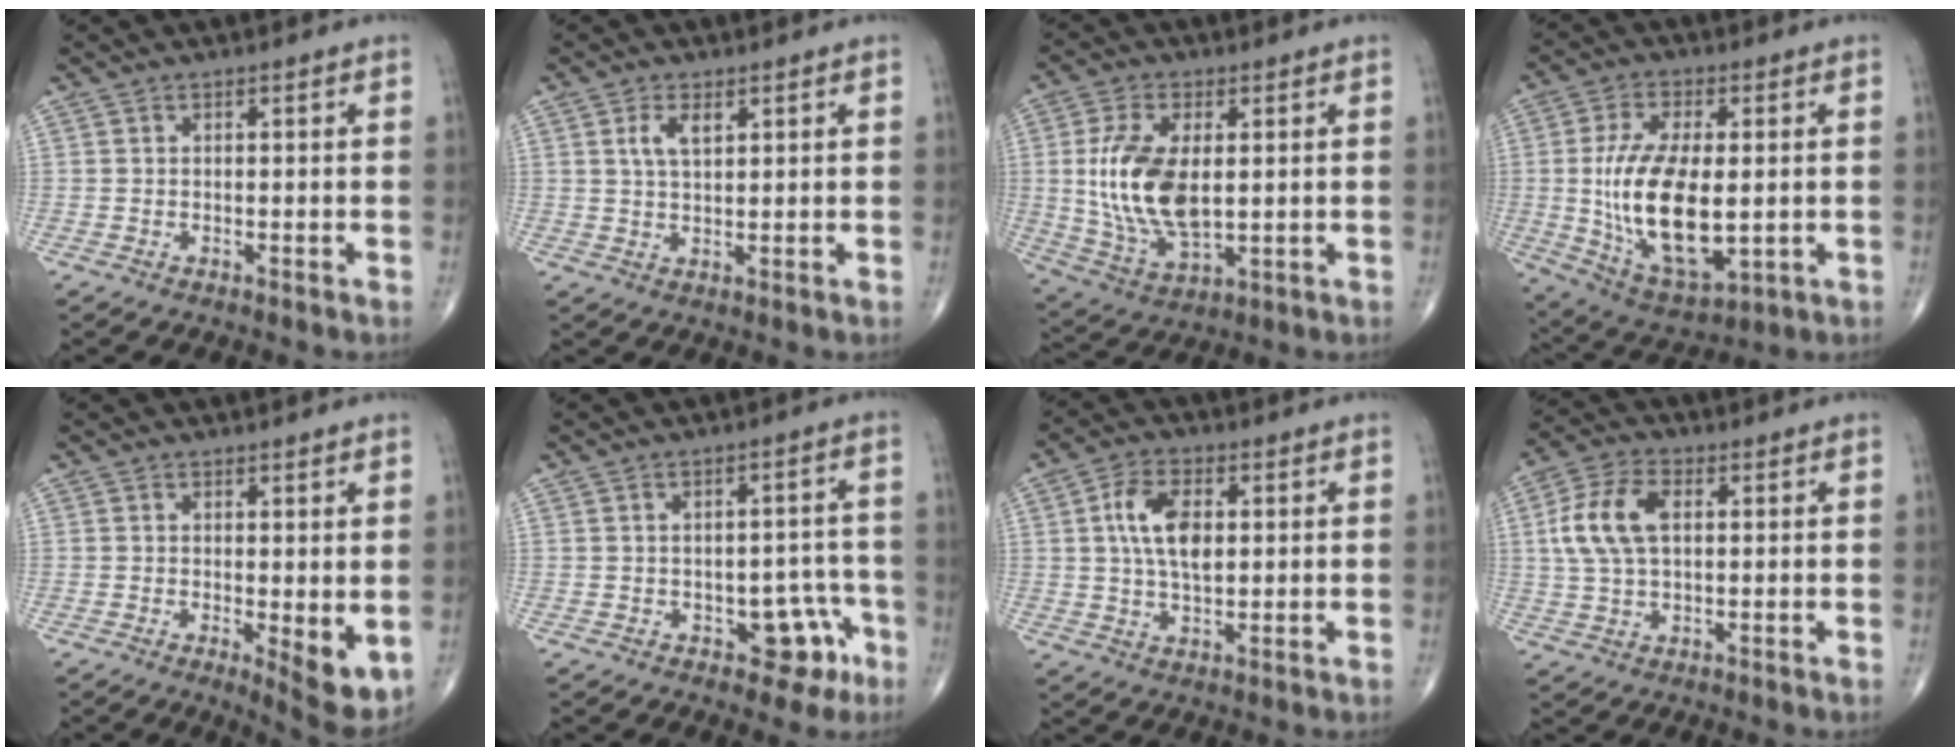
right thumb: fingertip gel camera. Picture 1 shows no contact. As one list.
[{"total": 4.0, "force": [1.7, 1.9, 3.1], "torque": [-0.057, -0.003, 0.034]}, {"total": 15.1, "force": [1.3, 7.9, 12.8], "torque": [-0.251, -0.014, 0.035]}, {"total": 19.1, "force": [-0.6, 9.3, 16.7], "torque": [-0.310, -0.014, 0.006]}, {"total": 6.5, "force": [-0.4, 2.2, 6.2], "torque": [-0.081, -0.019, -0.002]}, {"total": 7.3, "force": [-3.2, 4.5, 4.8], "torque": [-0.020, 0.031, -0.035]}, {"total": 9.2, "force": [1.8, 4.9, 7.5], "torque": [-0.135, -0.001, 0.031]}, {"total": 10.4, "force": [1.9, 5.9, 8.3], "torque": [-0.172, 0.013, 0.034]}]